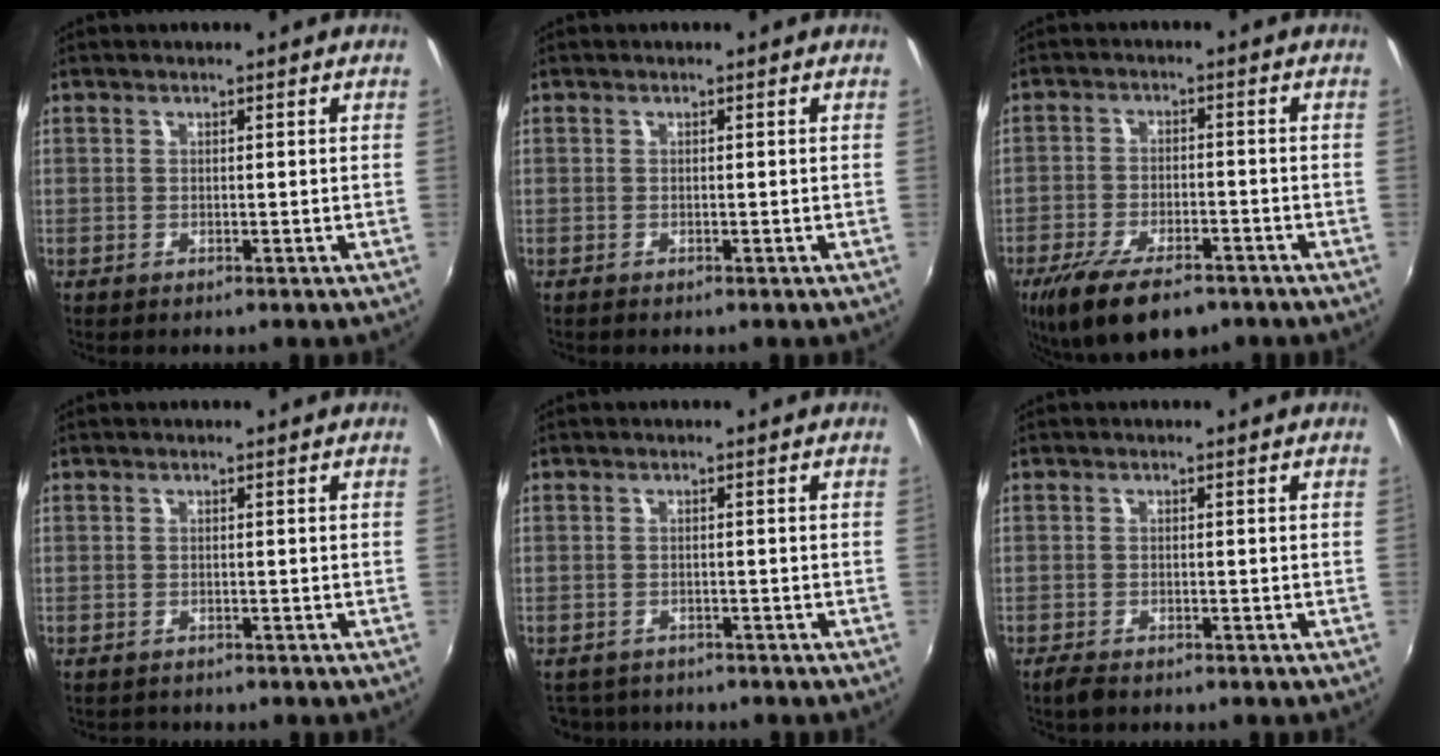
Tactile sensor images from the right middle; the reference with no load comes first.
{"total": 0.0}
{"total": 13.4, "force": [-9.1, 5.1, 8.4], "torque": [-0.181, -0.035, -0.155]}
{"total": 1.0, "force": [-0.8, 0.4, -0.2], "torque": [-0.001, 0.001, -0.015]}
{"total": 4.2, "force": [-3.7, 1.8, 0.7], "torque": [-0.024, -0.010, -0.059]}
{"total": 2.2, "force": [-1.8, 0.6, 1.0], "torque": [-0.027, -0.006, -0.036]}